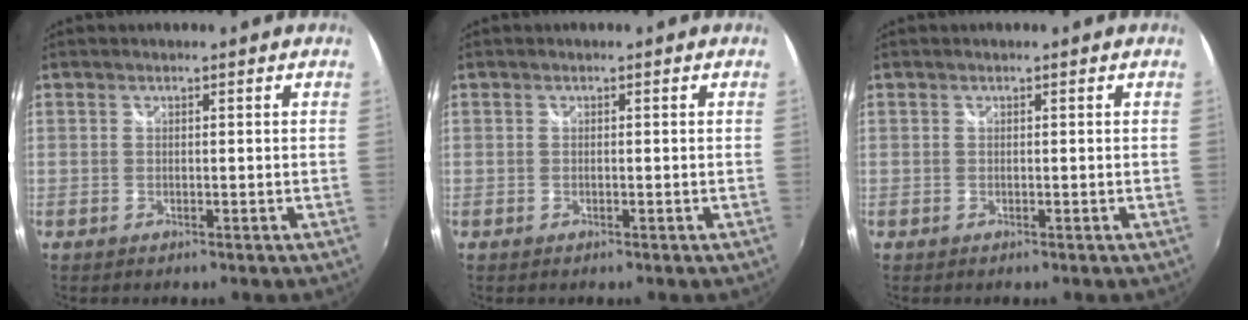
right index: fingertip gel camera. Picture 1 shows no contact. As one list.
[{"total": 0.0}, {"total": 0.0}]